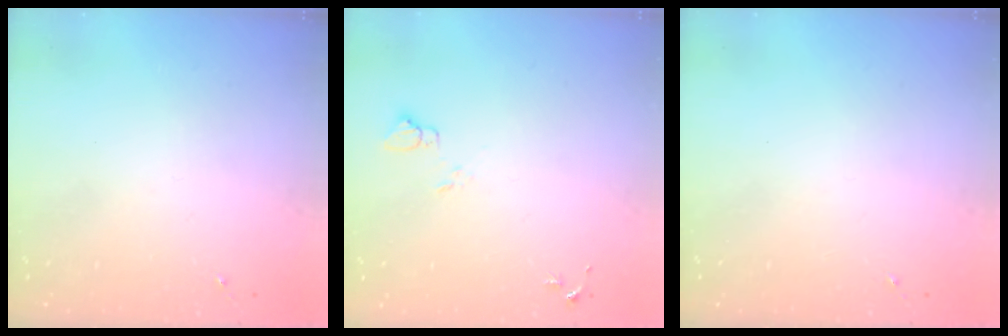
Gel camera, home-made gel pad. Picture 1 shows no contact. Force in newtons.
{"total": 4.5, "press": 4.5, "slide": 0.4}
{"total": 0.0}